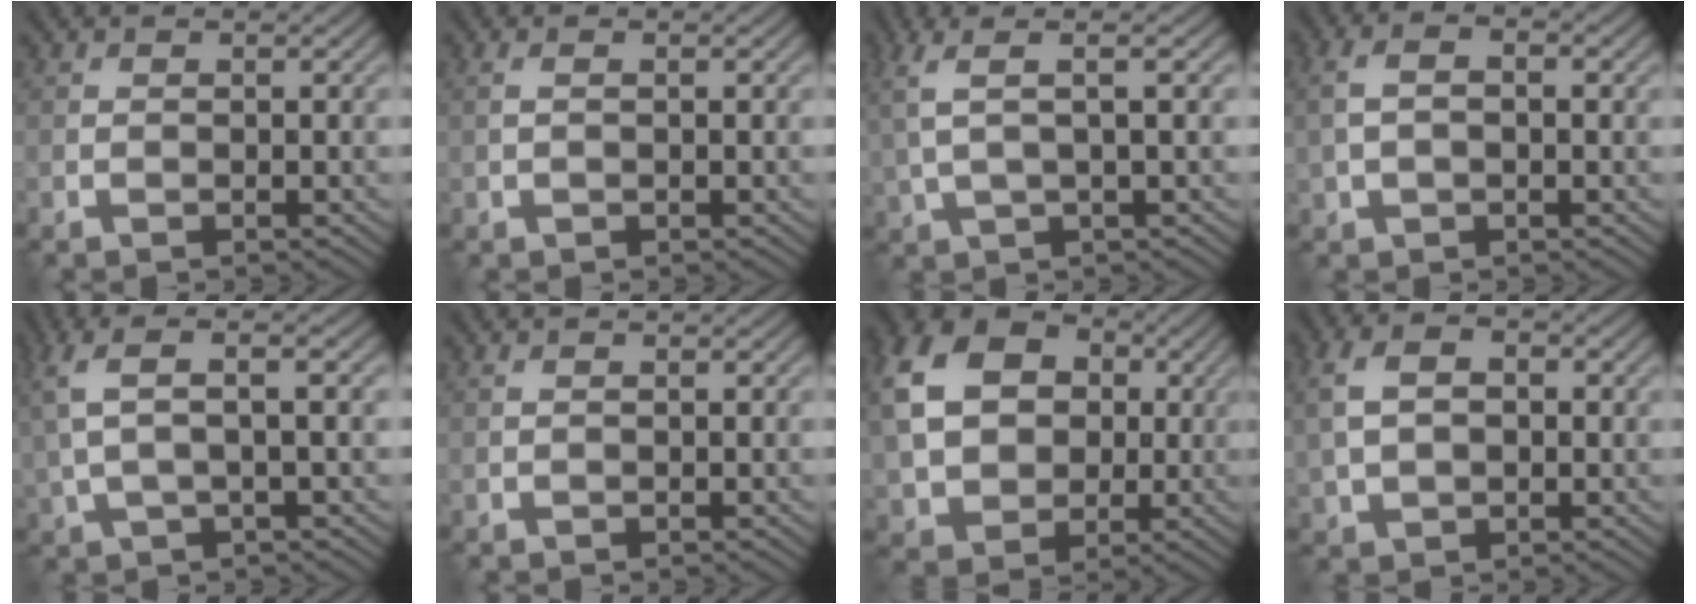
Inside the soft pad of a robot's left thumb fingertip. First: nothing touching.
{"total": 1.0, "force": [0.2, 0.3, 1.0], "torque": [-0.024, 0.004, 0.001]}
{"total": 6.1, "force": [2.1, 1.6, 5.5], "torque": [-0.121, 0.019, 0.038]}
{"total": 4.6, "force": [0.6, 2.6, 3.7], "torque": [-0.090, 0.011, 0.008]}
{"total": 7.5, "force": [2.2, 2.4, 6.8], "torque": [-0.156, 0.017, 0.040]}
{"total": 0.6, "force": [0.2, 0.2, 0.5], "torque": [-0.012, 0.003, 0.002]}
{"total": 13.3, "force": [2.0, 10.4, 8.1], "torque": [-0.218, 0.007, 0.036]}
{"total": 7.2, "force": [1.3, 4.7, 5.3], "torque": [-0.124, 0.005, 0.020]}